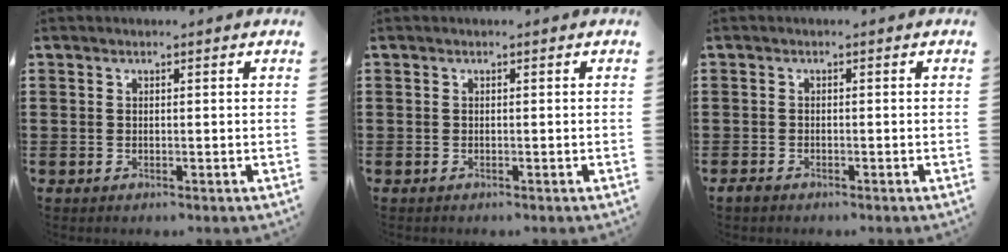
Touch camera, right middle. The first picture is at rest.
{"total": 0.0}
{"total": 1.1, "force": [-0.8, 0.6, 0.4], "torque": [-0.011, 0.001, -0.018]}